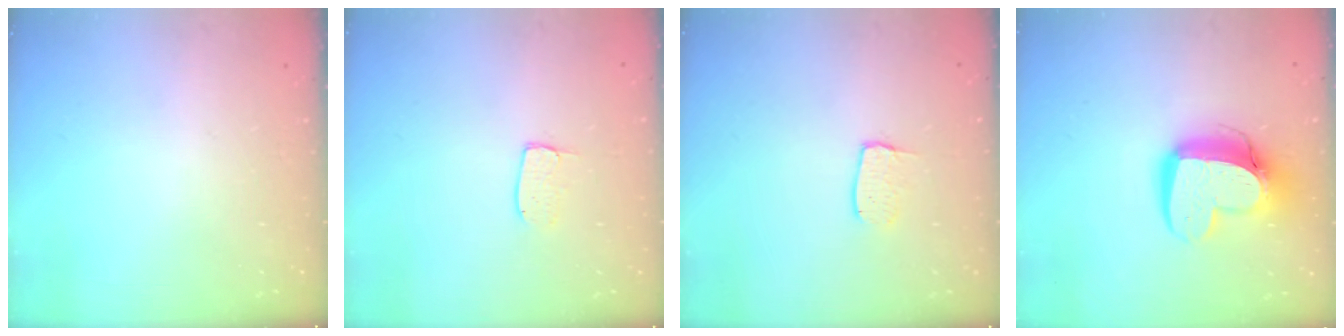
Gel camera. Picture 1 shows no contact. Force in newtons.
{"total": 4.9, "press": 4.8, "slide": 0.4}
{"total": 4.3, "press": 4.3, "slide": 0.3}
{"total": 15.5, "press": 15.5, "slide": 1.2}